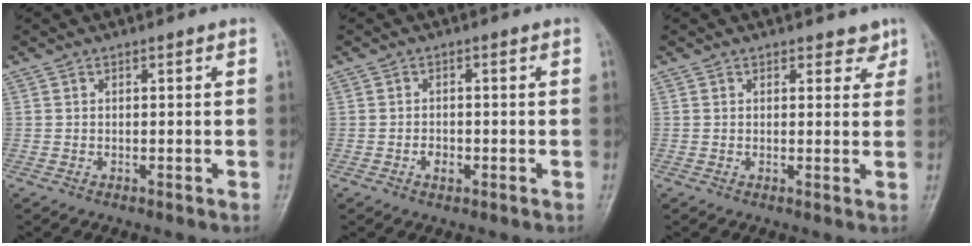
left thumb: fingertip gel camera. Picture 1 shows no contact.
{"total": 2.0, "force": [-0.8, 1.4, 1.2], "torque": [-0.013, 0.004, -0.015]}
{"total": 2.7, "force": [2.0, 1.7, 0.7], "torque": [0.018, -0.009, 0.020]}